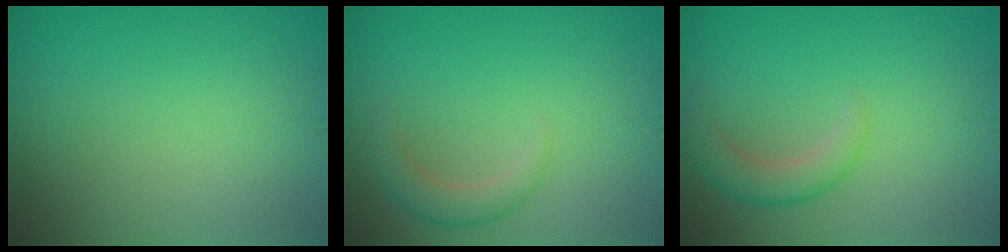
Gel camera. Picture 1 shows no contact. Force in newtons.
{"total": 2.2, "press": 2.2, "slide": 0.1}
{"total": 2.6, "press": 2.6, "slide": 0.1}